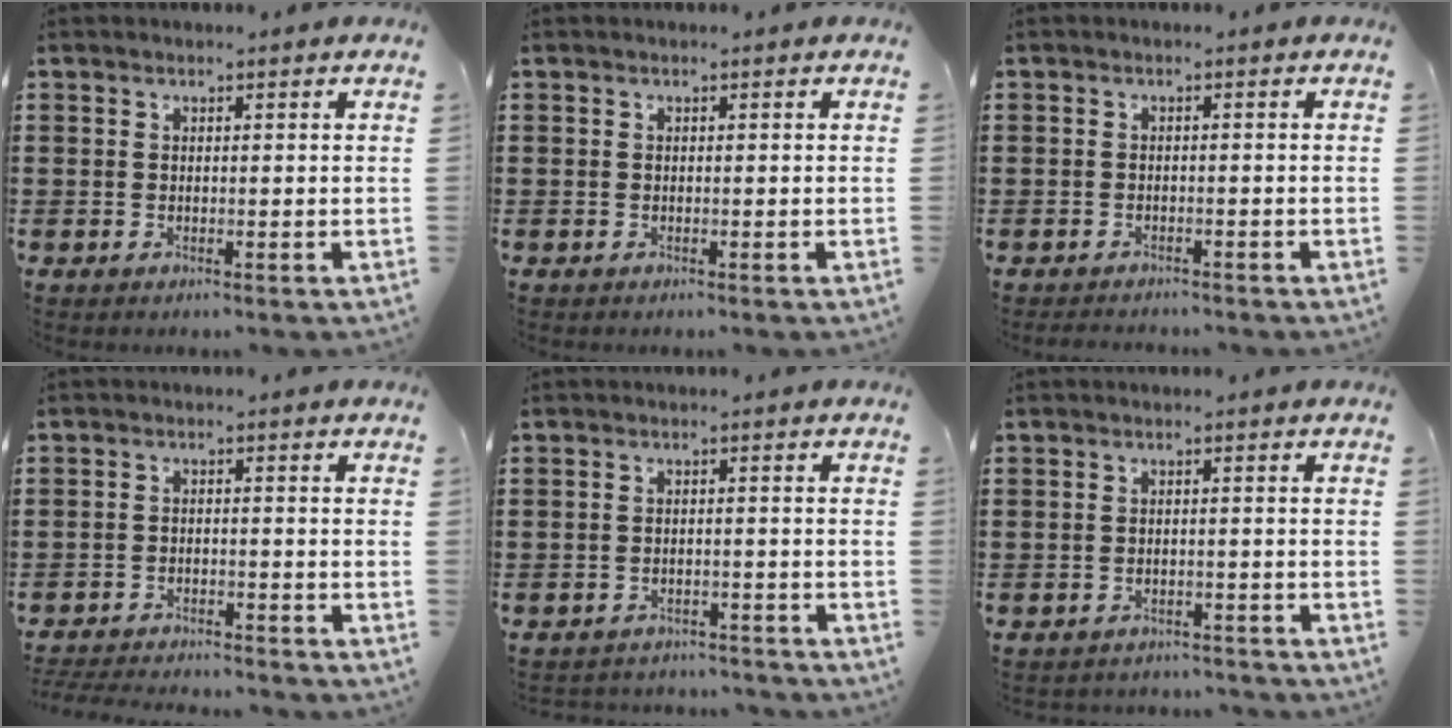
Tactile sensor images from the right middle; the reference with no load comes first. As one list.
[{"total": 0.0}, {"total": 1.3, "force": [-1.3, 0.0, -0.1], "torque": [-0.004, 0.000, -0.028]}, {"total": 3.2, "force": [-3.2, 0.1, 0.2], "torque": [-0.016, -0.006, -0.068]}, {"total": 2.2, "force": [-2.2, 0.2, 0.0], "torque": [-0.008, -0.003, -0.047]}, {"total": 1.8, "force": [-1.8, 0.2, 0.0], "torque": [-0.008, -0.003, -0.038]}]